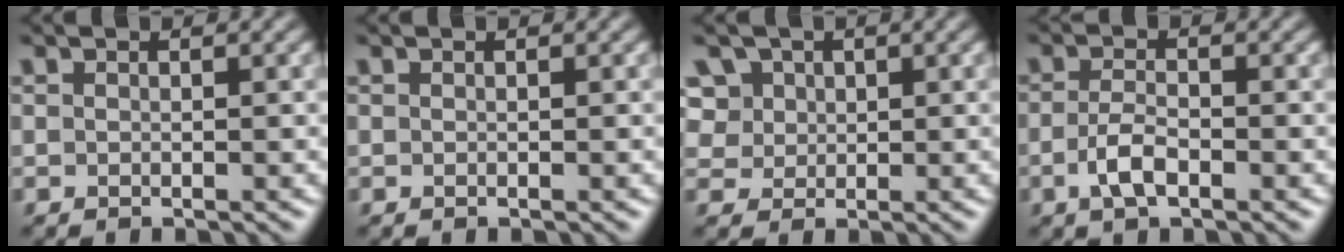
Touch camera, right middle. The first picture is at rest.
{"total": 0.0}
{"total": 5.3, "force": [2.8, 4.0, 2.0], "torque": [-0.055, 0.003, 0.046]}
{"total": 2.6, "force": [-1.2, 1.1, 2.0], "torque": [-0.046, -0.004, -0.026]}